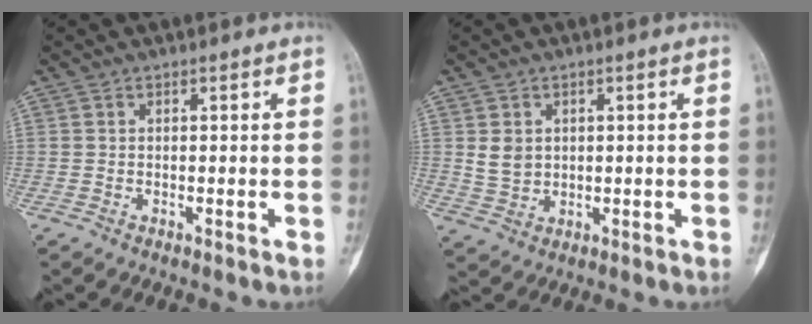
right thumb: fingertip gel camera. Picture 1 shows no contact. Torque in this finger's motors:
{"motor_torque": [0.39, 0.29, 0.14, -0.44, 0.00]}